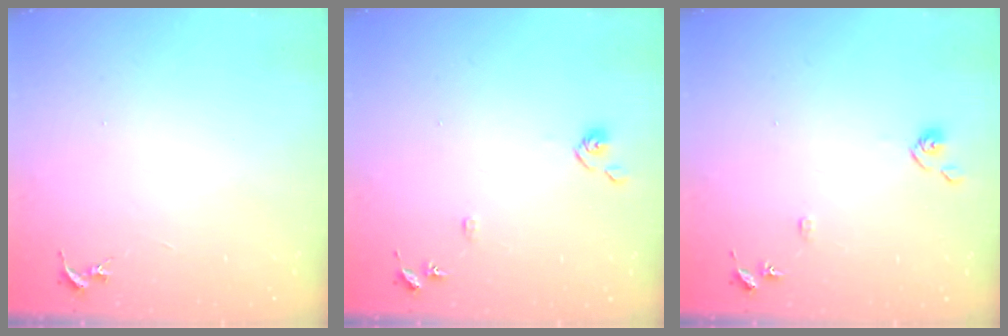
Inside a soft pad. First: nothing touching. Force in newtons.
{"total": 6.8, "press": 6.8, "slide": 0.6}
{"total": 6.8, "press": 6.8, "slide": 0.6}